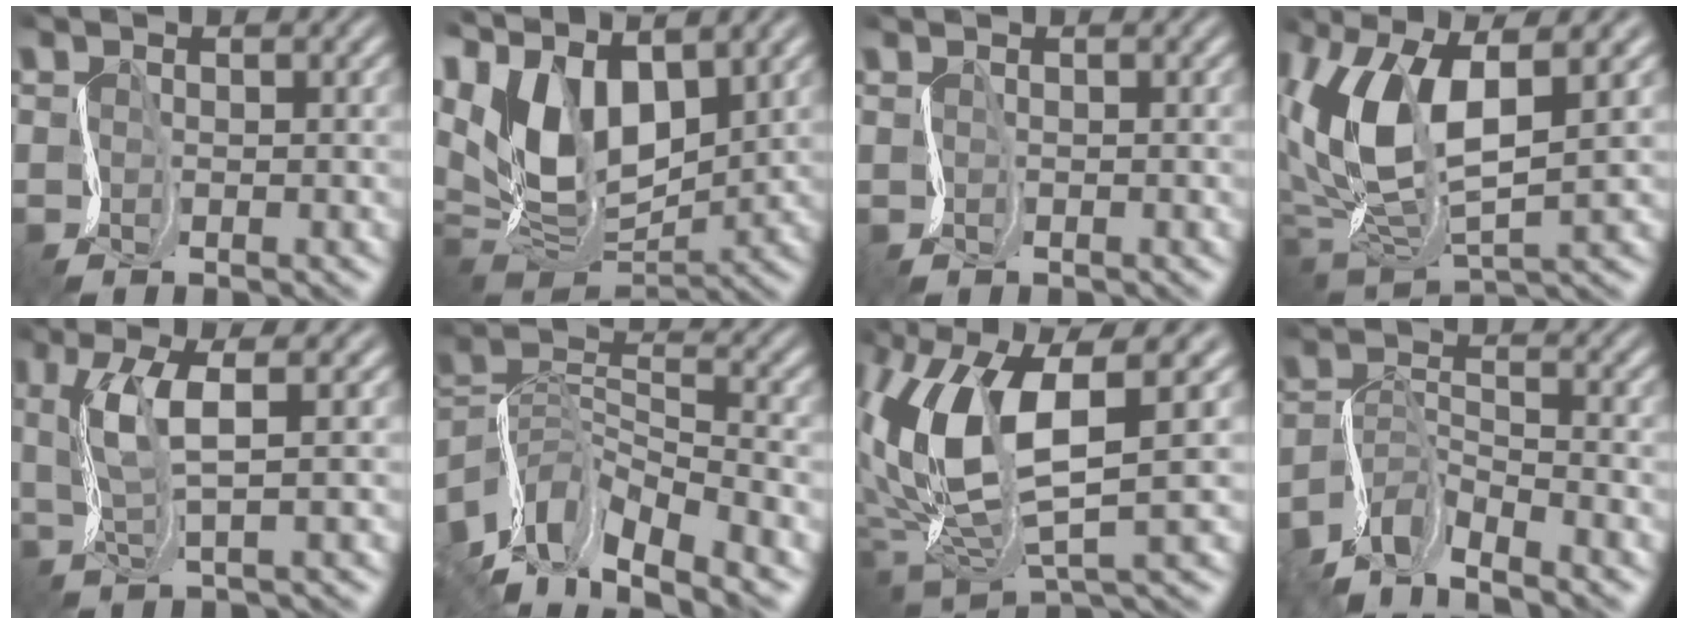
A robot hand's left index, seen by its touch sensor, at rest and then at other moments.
{"total": 10.1, "force": [5.0, 5.4, 6.9], "torque": [-0.149, 0.010, 0.085]}
{"total": 0.8, "force": [0.3, -0.4, -0.6], "torque": [0.009, -0.001, 0.005]}
{"total": 8.8, "force": [3.1, 4.2, 7.0], "torque": [-0.162, 0.006, 0.060]}
{"total": 4.0, "force": [1.8, 0.6, 3.5], "torque": [-0.082, 0.010, 0.034]}
{"total": 7.9, "force": [-4.7, 4.0, 4.8], "torque": [-0.095, 0.021, -0.094]}
{"total": 9.5, "force": [2.6, 4.2, 8.2], "torque": [-0.188, 0.002, 0.054]}
{"total": 5.7, "force": [-4.9, 1.7, 2.4], "torque": [-0.050, 0.001, -0.099]}